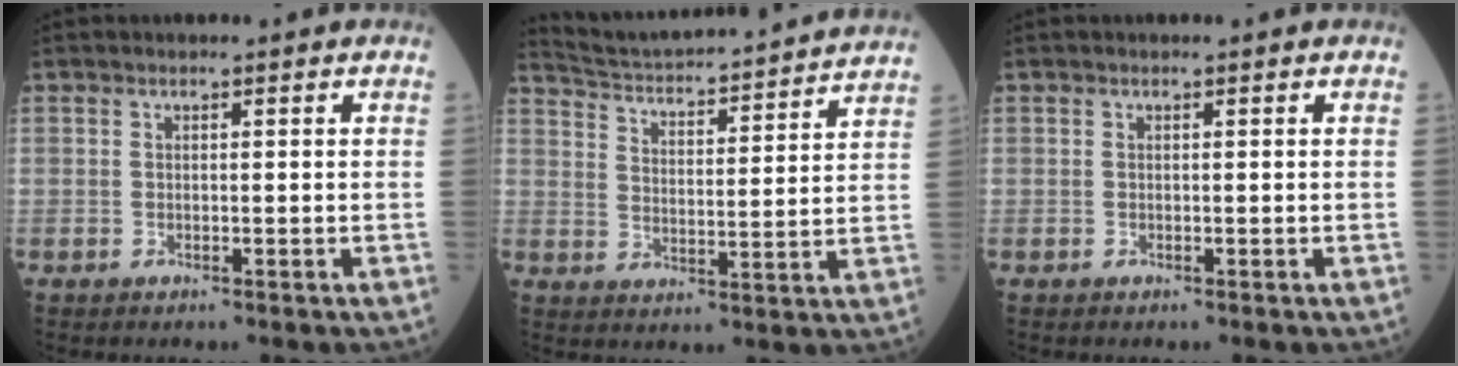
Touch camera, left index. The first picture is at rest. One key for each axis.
{"total": 20.0, "fx": 19.0, "fy": 1.1, "fz": 6.2, "tx": -0.105, "ty": -0.009, "tz": 0.270}
{"total": 0.0}